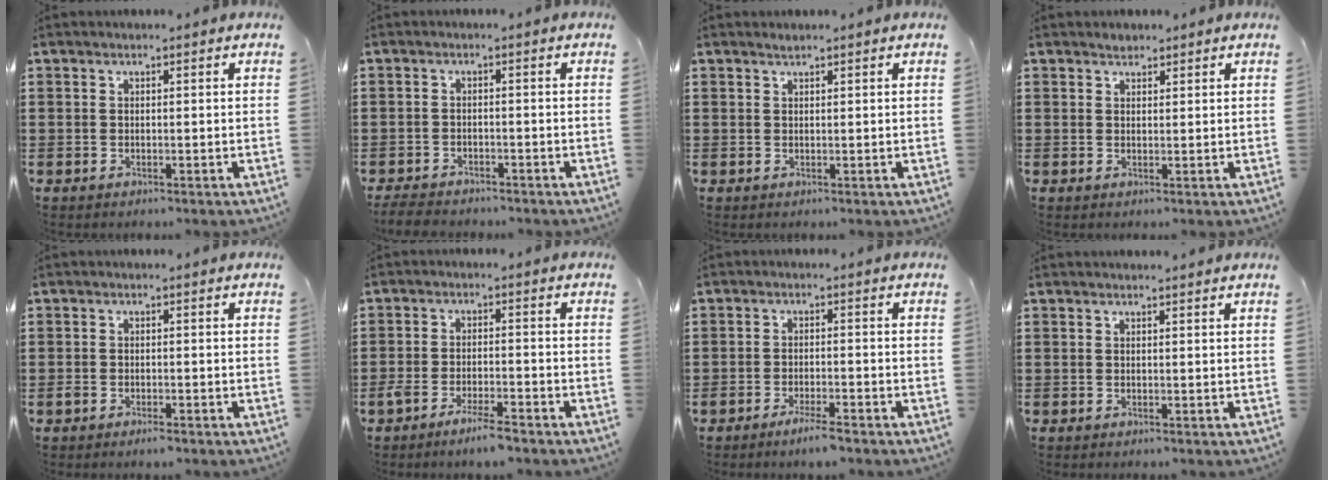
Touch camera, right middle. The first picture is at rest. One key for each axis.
{"total": 2.8, "fx": -2.7, "fy": 0.5, "fz": 0.4, "tx": -0.017, "ty": -0.001, "tz": -0.061}
{"total": 0.6, "fx": 0.6, "fy": 0.1, "fz": 0.1, "tx": -0.003, "ty": -0.001, "tz": 0.011}
{"total": 1.3, "fx": 1.1, "fy": 0.6, "fz": 0.0, "tx": -0.002, "ty": 0.002, "tz": 0.022}
{"total": 1.0, "fx": -0.6, "fy": 0.4, "fz": 0.6, "tx": -0.013, "ty": -0.001, "tz": -0.013}
{"total": 4.1, "fx": -3.3, "fy": 0.4, "fz": 2.5, "tx": -0.047, "ty": 0.001, "tz": -0.062}
{"total": 2.9, "fx": -2.2, "fy": 0.2, "fz": 1.9, "tx": -0.029, "ty": 0.002, "tz": -0.038}
{"total": 0.6, "fx": 0.6, "fy": -0.2, "fz": 0.1, "tx": -0.001, "ty": 0.000, "tz": 0.011}